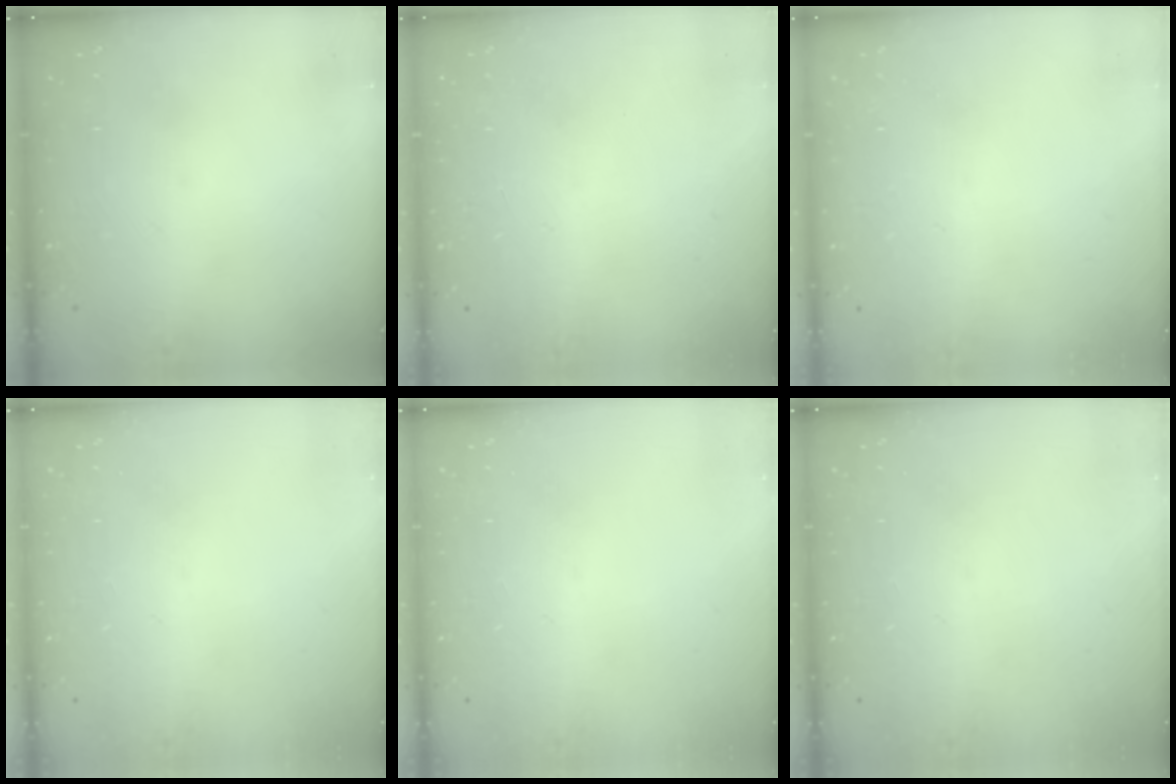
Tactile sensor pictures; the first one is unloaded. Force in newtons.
{"total": 2.6, "press": 2.6, "slide": 0.2}
{"total": 2.4, "press": 2.4, "slide": 0.2}
{"total": 0.0}
{"total": 0.0}
{"total": 0.0}